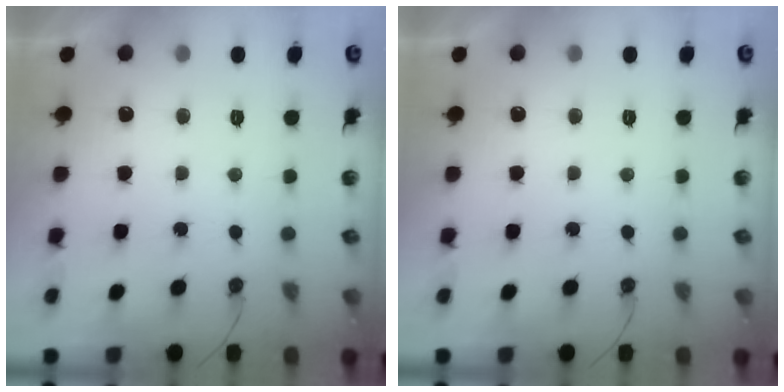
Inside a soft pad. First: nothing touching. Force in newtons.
{"total": 0.0}